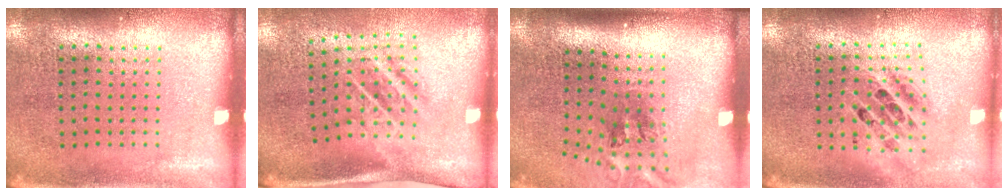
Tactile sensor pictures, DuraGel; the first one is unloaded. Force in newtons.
{"total": 1.8, "press": 1.1, "slide": 1.4}
{"total": 2.0, "press": 1.2, "slide": 1.6}
{"total": 1.7, "press": 1.4, "slide": 1.0}